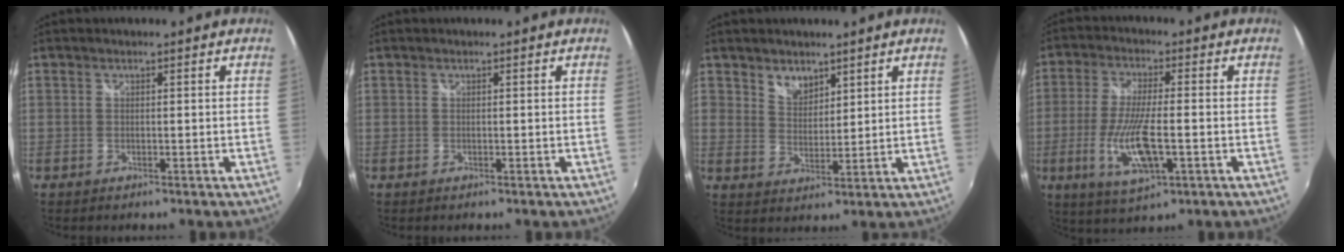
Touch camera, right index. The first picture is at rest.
{"total": 0.0}
{"total": 4.2, "force": [3.0, 2.7, 1.3], "torque": [-0.014, 0.003, 0.055]}
{"total": 11.4, "force": [-3.2, 3.1, 10.5], "torque": [-0.214, -0.016, -0.058]}